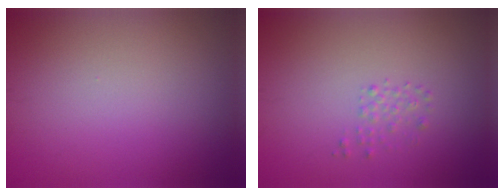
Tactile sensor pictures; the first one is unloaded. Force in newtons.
{"total": 1.0, "press": 1.0, "slide": 0.0}